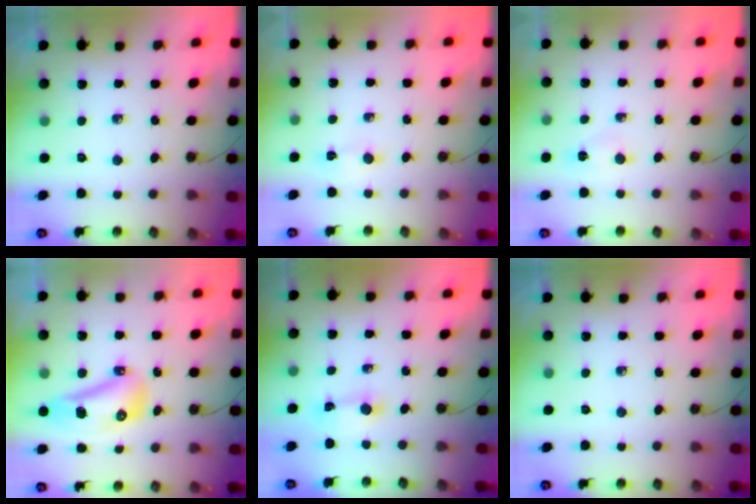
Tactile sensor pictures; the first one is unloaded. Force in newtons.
{"total": 2.5, "press": 2.5, "slide": 0.5}
{"total": 3.2, "press": 1.9, "slide": 2.6}
{"total": 11.0, "press": 11.0, "slide": 0.7}
{"total": 1.5, "press": 1.5, "slide": 0.1}
{"total": 0.0}